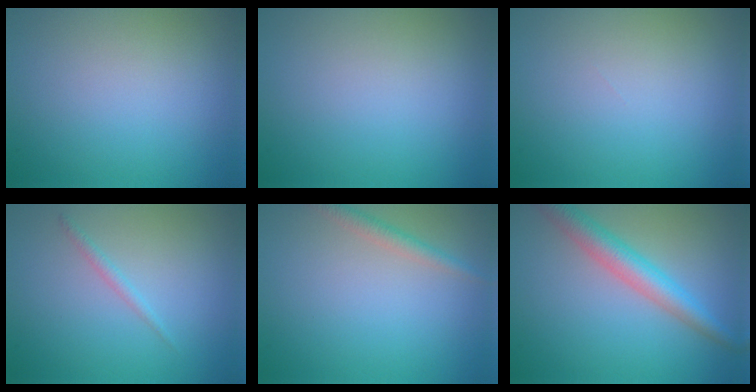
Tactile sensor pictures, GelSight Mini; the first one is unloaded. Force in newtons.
{"total": 0.0}
{"total": 0.0}
{"total": 0.9, "press": 0.9, "slide": 0.1}
{"total": 1.6, "press": 1.6, "slide": 0.0}
{"total": 4.2, "press": 4.2, "slide": 0.1}